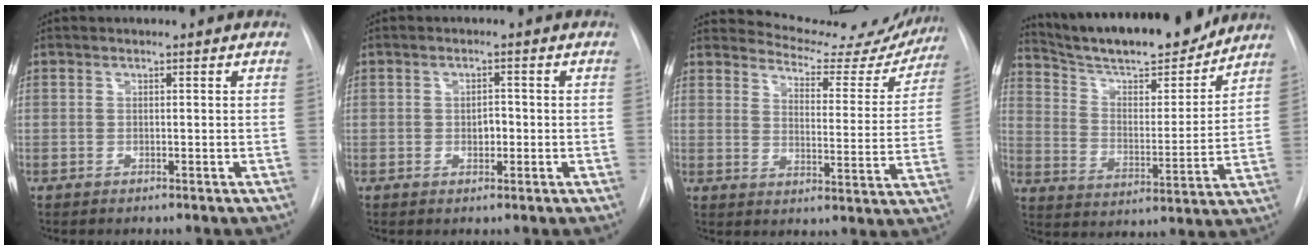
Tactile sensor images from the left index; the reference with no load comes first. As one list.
[{"total": 1.9, "force": [-0.3, 1.2, 1.5], "torque": [-0.021, 0.002, -0.003]}, {"total": 16.7, "force": [16.1, 3.7, 2.6], "torque": [-0.016, -0.058, 0.185]}, {"total": 19.8, "force": [17.8, 3.1, 8.1], "torque": [-0.136, -0.007, 0.276]}]